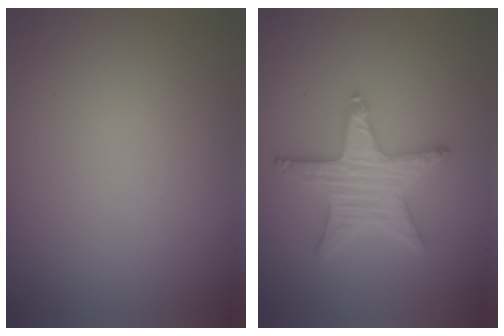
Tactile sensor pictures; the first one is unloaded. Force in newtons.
{"total": 4.2, "press": 4.1, "slide": 0.8}